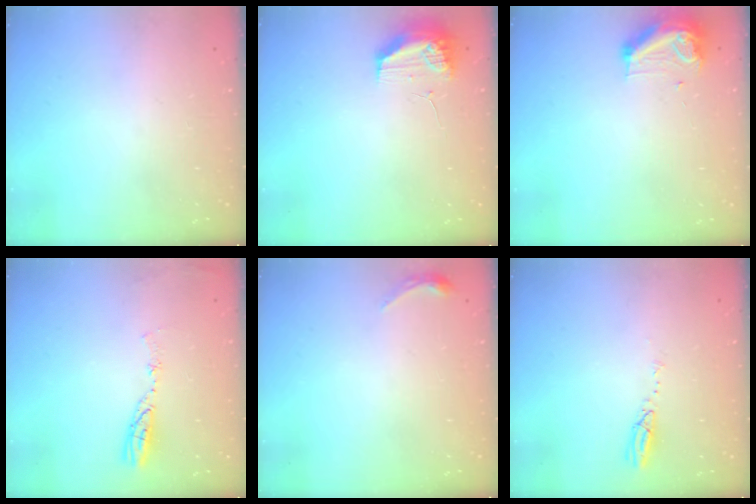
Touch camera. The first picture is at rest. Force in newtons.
{"total": 9.7, "press": 9.6, "slide": 1.5}
{"total": 9.8, "press": 9.8, "slide": 0.5}
{"total": 5.9, "press": 5.8, "slide": 0.7}
{"total": 3.4, "press": 3.3, "slide": 0.6}
{"total": 3.6, "press": 3.6, "slide": 0.2}